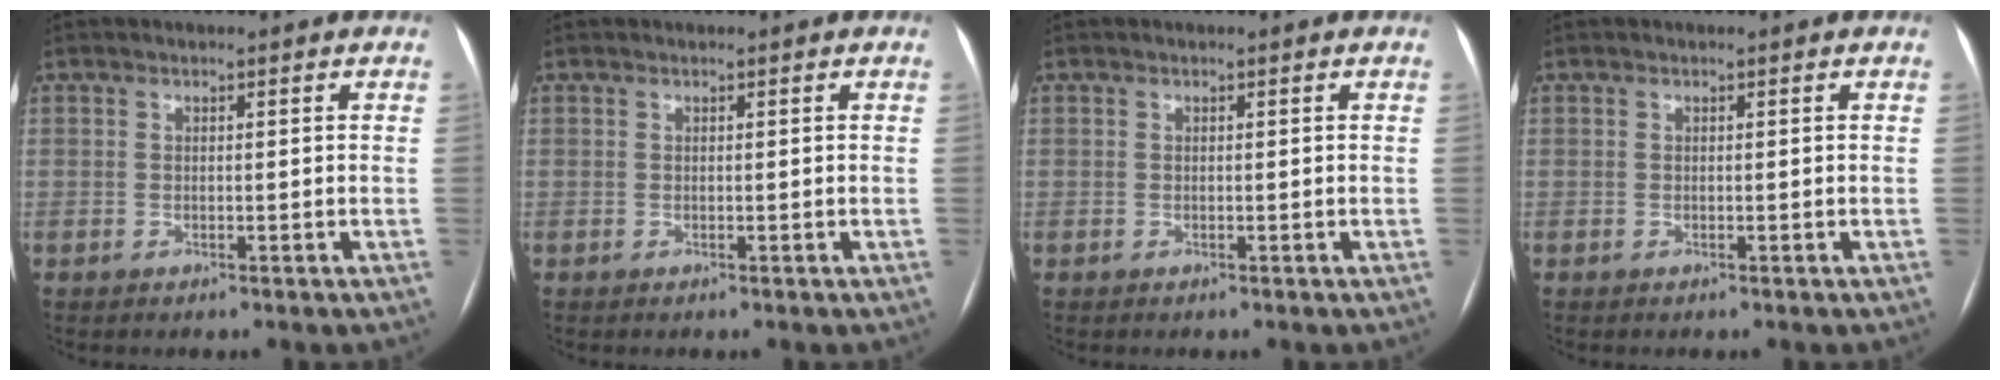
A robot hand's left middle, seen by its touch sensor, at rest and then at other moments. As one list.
[{"total": 0.0}, {"total": 0.0}, {"total": 0.0}]